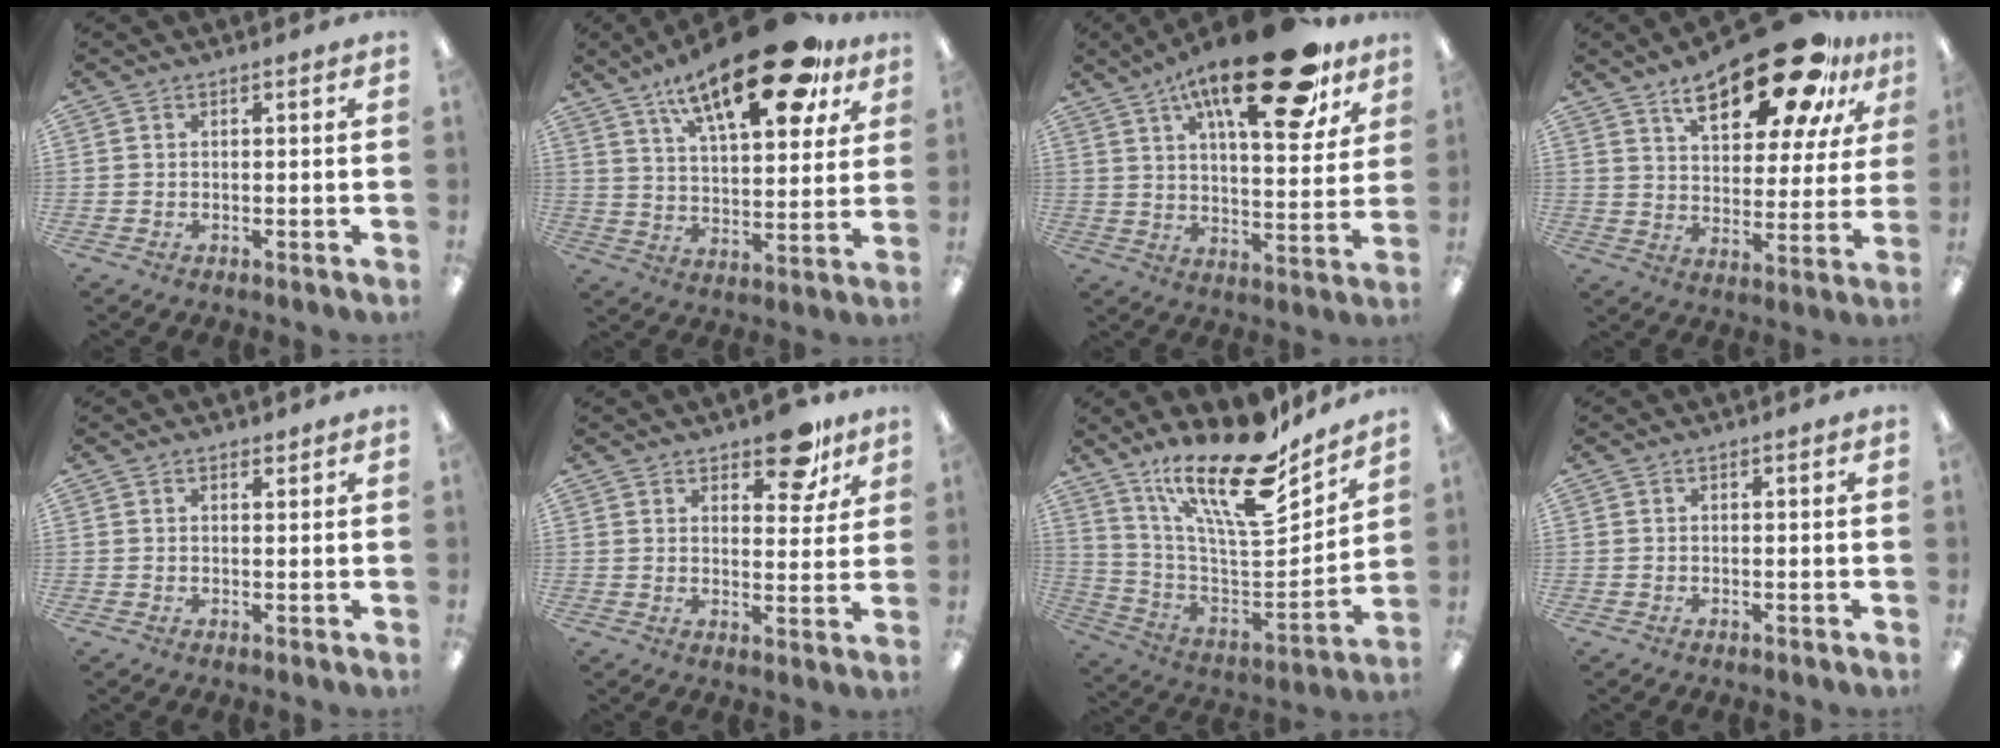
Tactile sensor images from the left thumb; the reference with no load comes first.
{"total": 23.2, "force": [14.9, 8.4, 15.6], "torque": [-0.231, -0.081, 0.241]}
{"total": 25.5, "force": [15.8, 9.2, 17.8], "torque": [-0.253, -0.086, 0.250]}
{"total": 22.7, "force": [14.8, 9.1, 14.6], "torque": [-0.218, -0.076, 0.243]}
{"total": 1.2, "force": [1.0, 0.5, 0.4], "torque": [0.000, -0.004, 0.017]}
{"total": 10.7, "force": [7.5, 4.9, 5.8], "torque": [-0.052, -0.044, 0.126]}
{"total": 24.0, "force": [17.0, 7.4, 15.2], "torque": [-0.259, -0.122, 0.287]}
{"total": 0.0}